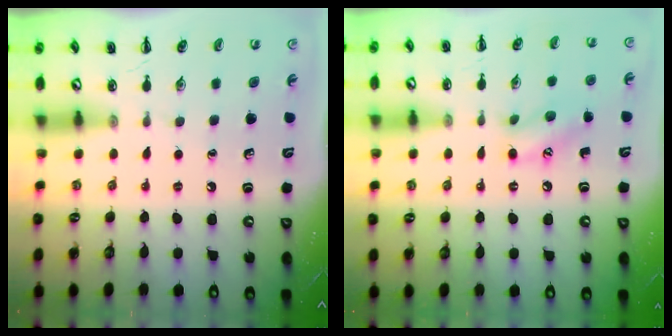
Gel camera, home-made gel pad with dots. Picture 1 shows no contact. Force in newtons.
{"total": 10.1, "press": 10.0, "slide": 1.3}